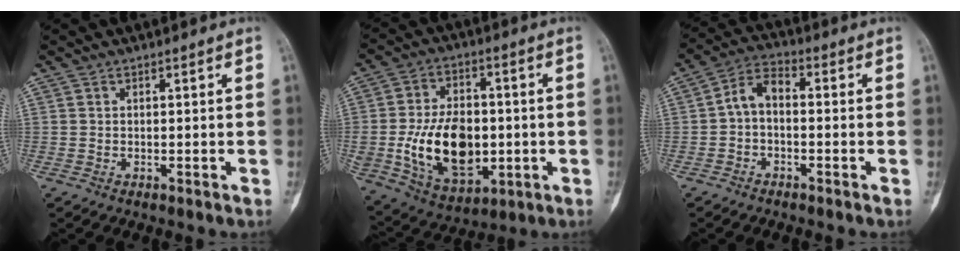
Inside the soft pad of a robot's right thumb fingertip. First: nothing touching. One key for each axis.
{"total": 18.8, "fx": -1.7, "fy": 12.3, "fz": 14.2, "tx": -0.212, "ty": 0.002, "tz": -0.005}
{"total": 5.6, "fx": -0.6, "fy": 3.2, "fz": 4.5, "tx": -0.075, "ty": 0.024, "tz": -0.026}